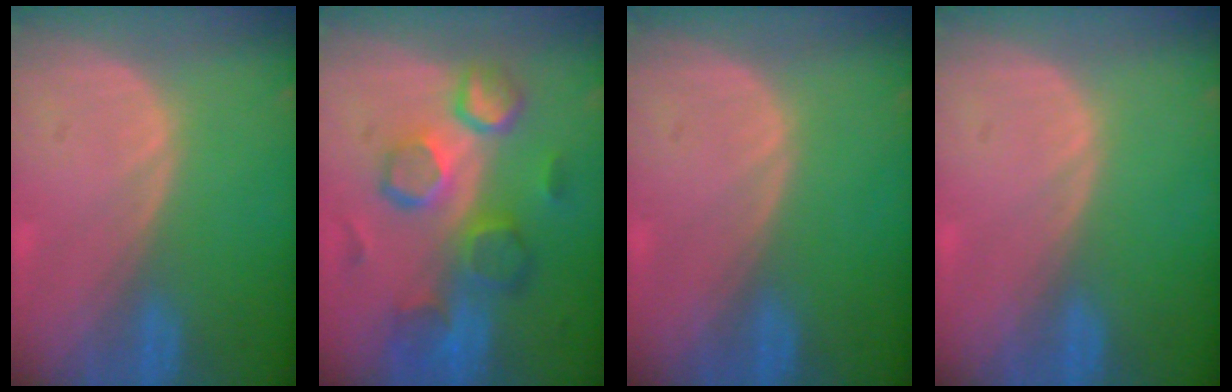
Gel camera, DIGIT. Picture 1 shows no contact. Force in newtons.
{"total": 10.6, "press": 9.2, "slide": 5.2}
{"total": 0.0}
{"total": 0.0}